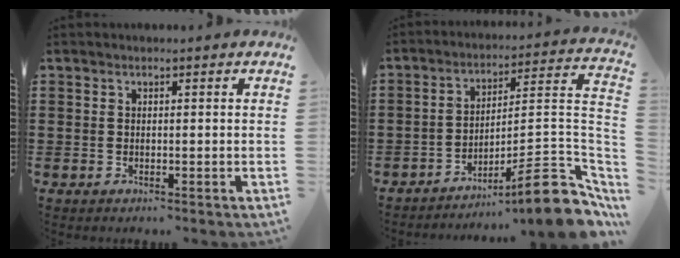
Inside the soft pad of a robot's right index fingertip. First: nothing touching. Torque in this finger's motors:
{"motor_torque": [1.11, -1.02, 0.29, 0.15]}